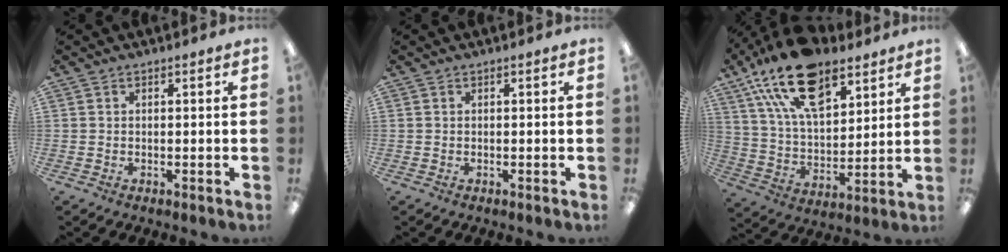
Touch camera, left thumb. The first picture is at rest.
{"total": 0.0}
{"total": 21.2, "force": [13.2, 10.7, 12.7], "torque": [-0.224, -0.056, 0.235]}